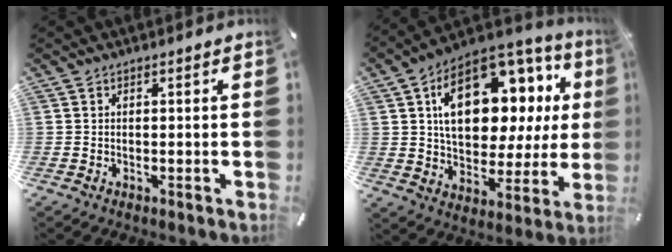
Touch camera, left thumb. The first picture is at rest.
{"total": 21.3, "force": [7.1, 13.9, 14.5], "torque": [-0.208, -0.033, 0.126]}